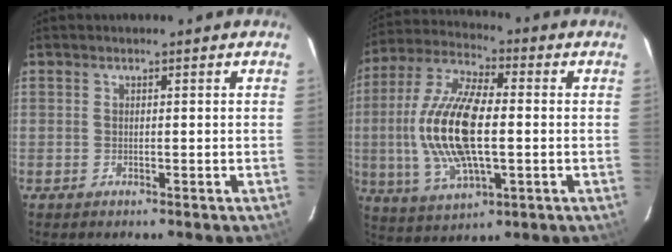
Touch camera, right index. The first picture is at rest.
{"total": 17.6, "force": [-1.0, 7.2, 16.0], "torque": [-0.331, 0.003, -0.016]}